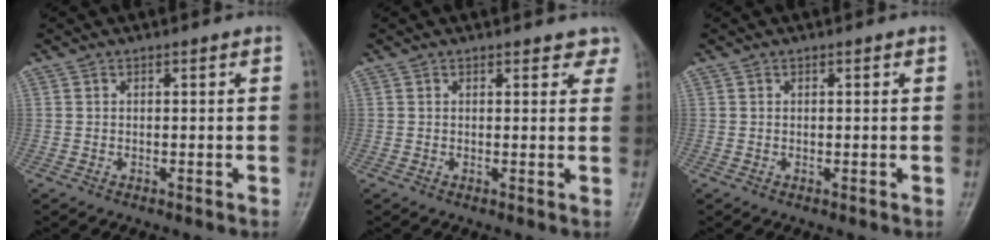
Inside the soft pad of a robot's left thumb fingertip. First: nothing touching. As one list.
[{"total": 3.2, "force": [2.6, 1.5, 1.1], "torque": [0.020, -0.009, 0.019]}, {"total": 0.0}]